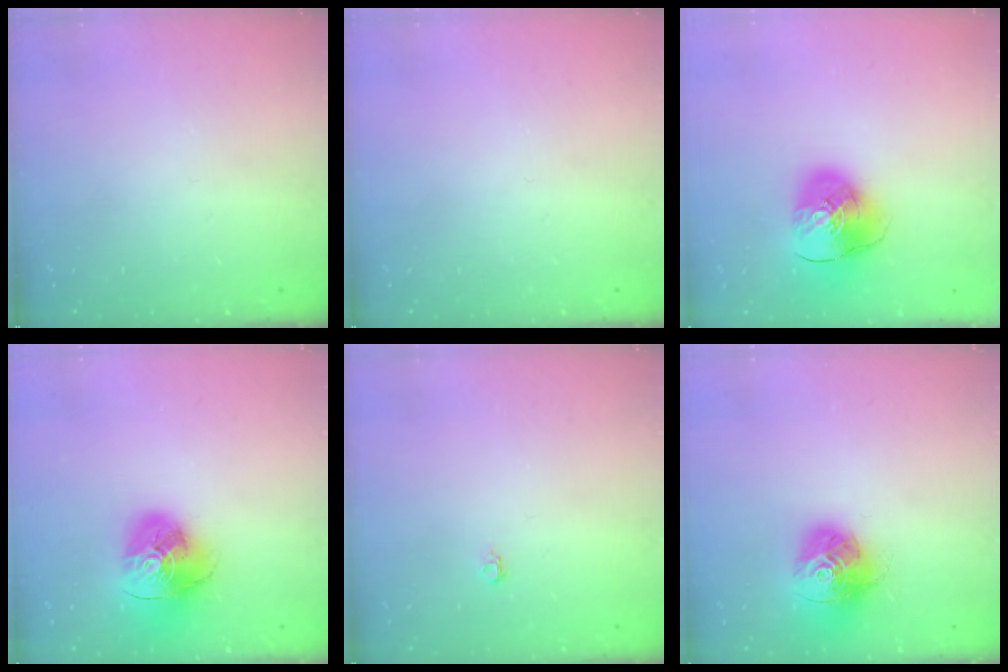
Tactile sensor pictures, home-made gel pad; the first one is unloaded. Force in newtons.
{"total": 0.0}
{"total": 12.7, "press": 12.5, "slide": 1.8}
{"total": 13.8, "press": 13.7, "slide": 1.4}
{"total": 3.5, "press": 3.4, "slide": 0.6}
{"total": 15.3, "press": 15.2, "slide": 1.8}